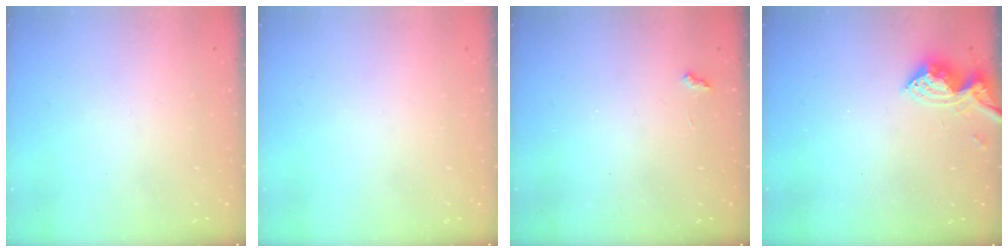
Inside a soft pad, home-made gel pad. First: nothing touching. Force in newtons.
{"total": 0.0}
{"total": 2.3, "press": 2.3, "slide": 0.5}
{"total": 9.2, "press": 9.2, "slide": 0.6}